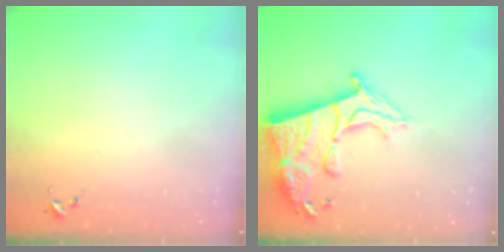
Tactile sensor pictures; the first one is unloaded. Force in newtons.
{"total": 20.1, "press": 20.0, "slide": 1.7}